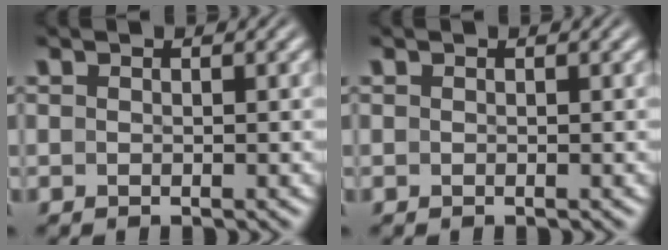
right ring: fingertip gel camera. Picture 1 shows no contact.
{"total": 0.0}